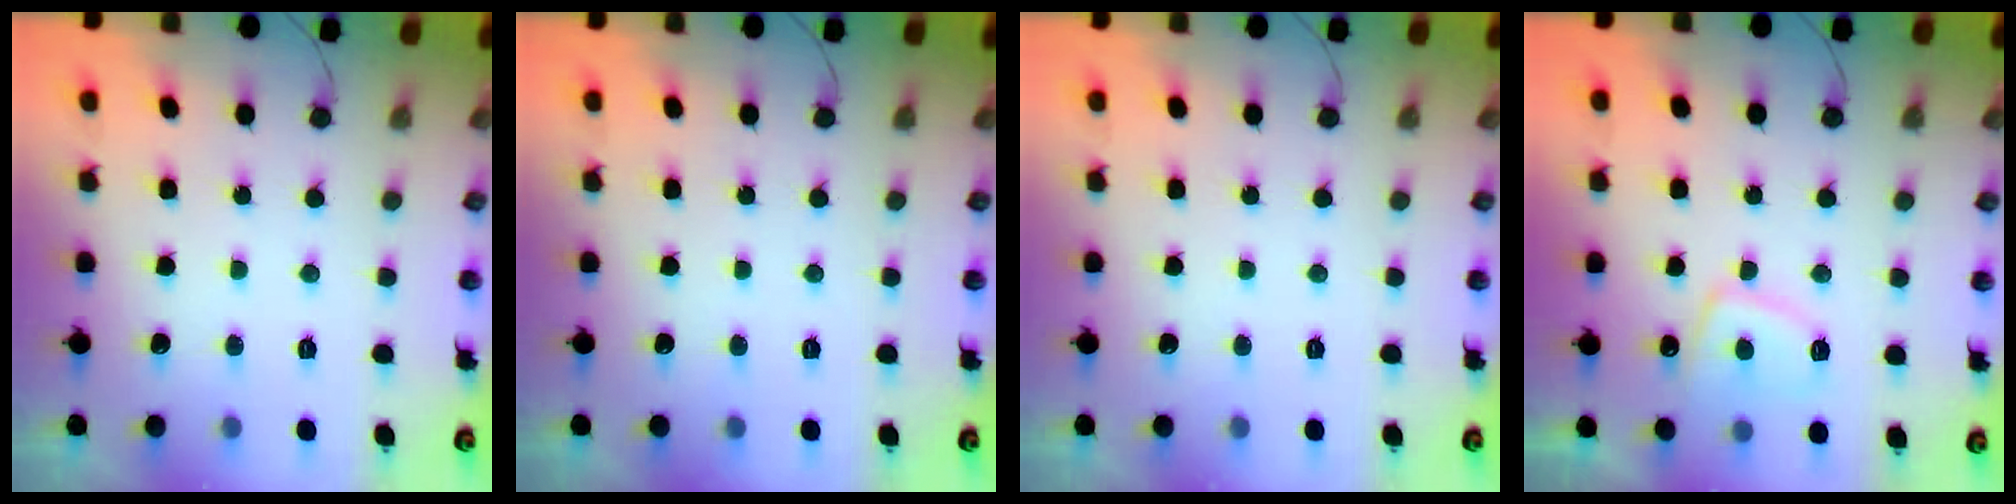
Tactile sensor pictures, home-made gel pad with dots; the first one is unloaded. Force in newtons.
{"total": 0.0}
{"total": 0.0}
{"total": 7.8, "press": 7.8, "slide": 1.2}